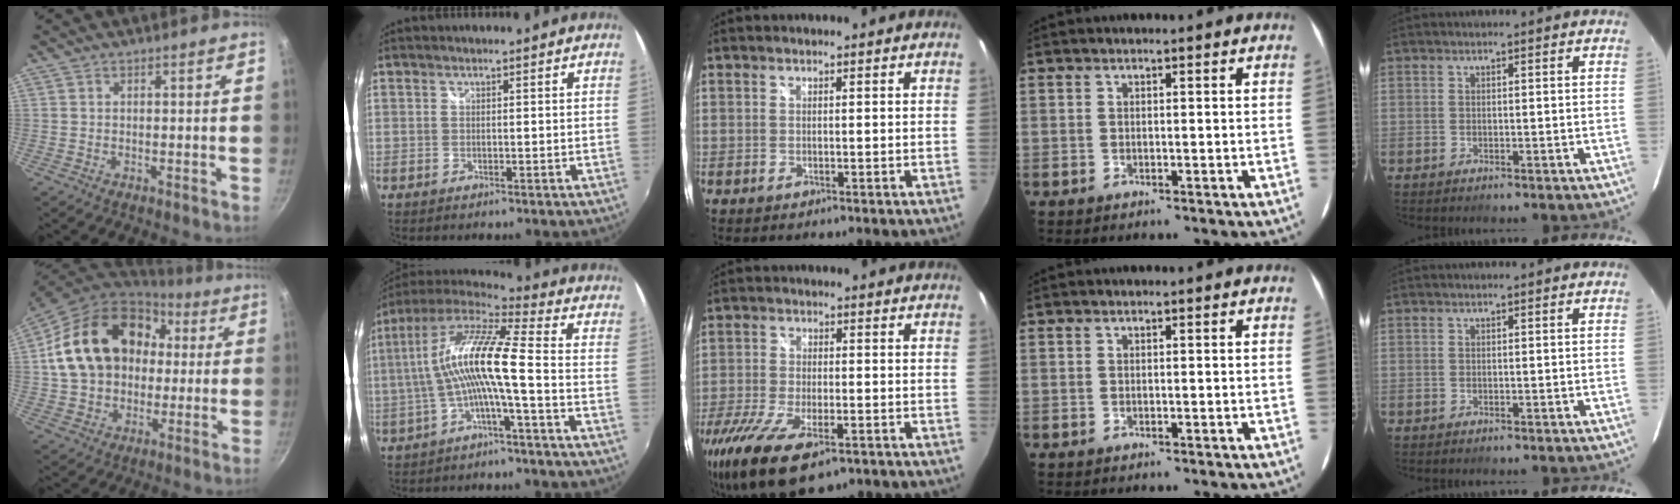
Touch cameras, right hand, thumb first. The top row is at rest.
{"thumb": {"total": 22.5, "force": [3.9, 17.2, 14.1], "torque": [-0.231, 0.040, 0.072]}, "index": {"total": 12.6, "force": [-1.9, 0.6, 12.4], "torque": [-0.238, 0.013, -0.036]}, "middle": {"total": 18.1, "force": [-11.0, 7.0, 12.6], "torque": [-0.279, -0.071, -0.186]}}